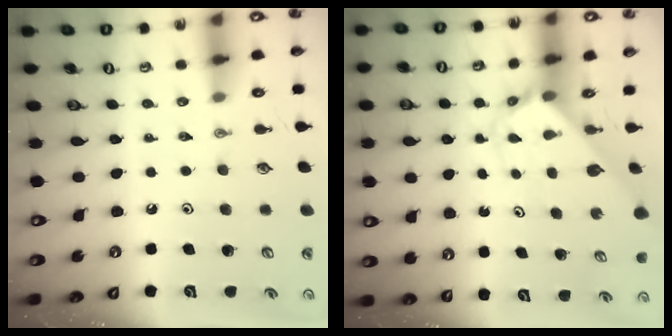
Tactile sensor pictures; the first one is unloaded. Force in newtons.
{"total": 2.7, "press": 2.7, "slide": 0.2}